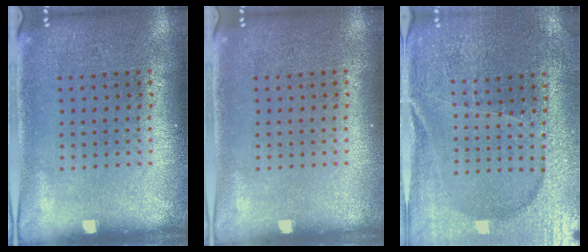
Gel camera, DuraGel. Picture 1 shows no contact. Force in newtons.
{"total": 0.0}
{"total": 3.1, "press": 3.1, "slide": 0.4}